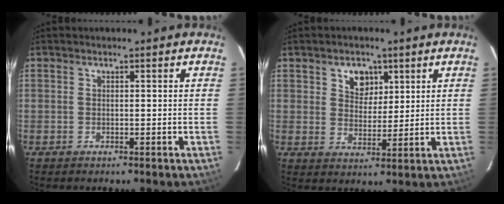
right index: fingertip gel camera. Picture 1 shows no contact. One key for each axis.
{"total": 5.4, "fx": 2.5, "fy": 4.1, "fz": 2.5, "tx": -0.032, "ty": 0.003, "tz": 0.048}